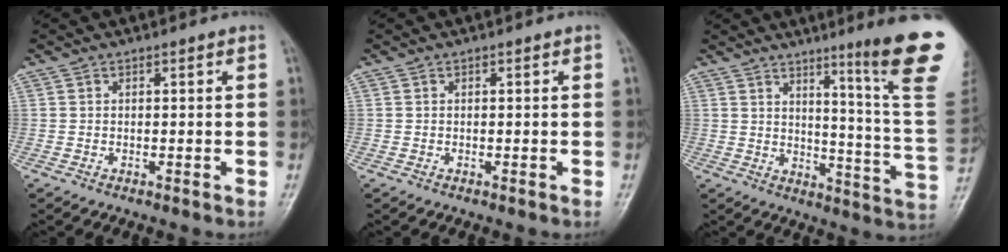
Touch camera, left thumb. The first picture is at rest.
{"total": 0.0}
{"total": 18.8, "force": [10.7, -0.1, 15.5], "torque": [-0.179, -0.087, 0.142]}